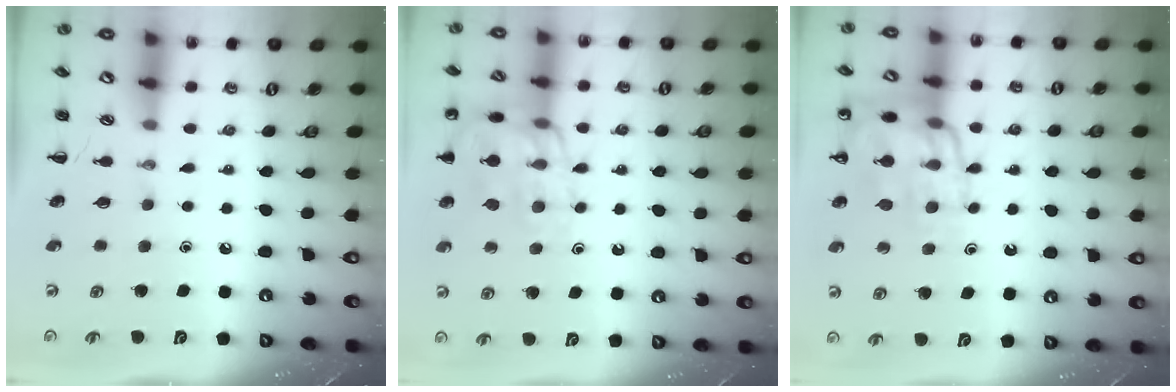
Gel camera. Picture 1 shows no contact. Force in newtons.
{"total": 15.7, "press": 15.6, "slide": 1.4}
{"total": 16.1, "press": 16.0, "slide": 2.0}